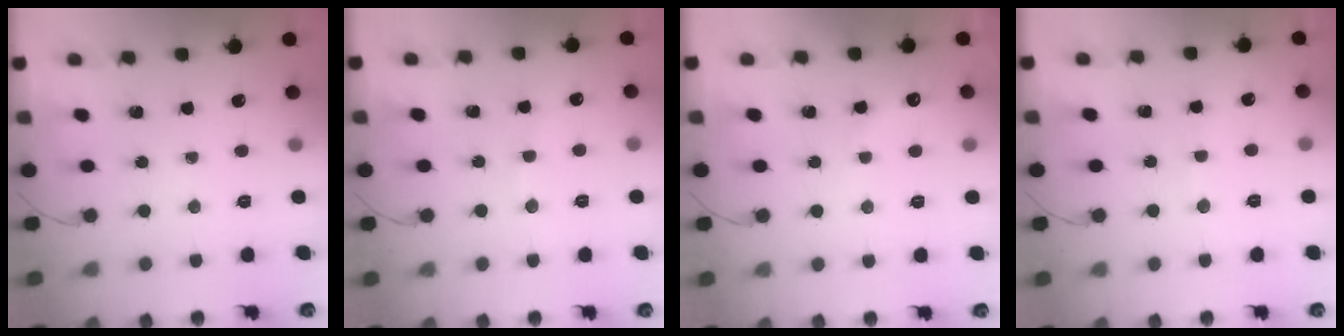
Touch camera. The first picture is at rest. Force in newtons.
{"total": 5.0, "press": 4.8, "slide": 1.2}
{"total": 7.4, "press": 7.2, "slide": 1.4}
{"total": 5.0, "press": 4.8, "slide": 1.4}